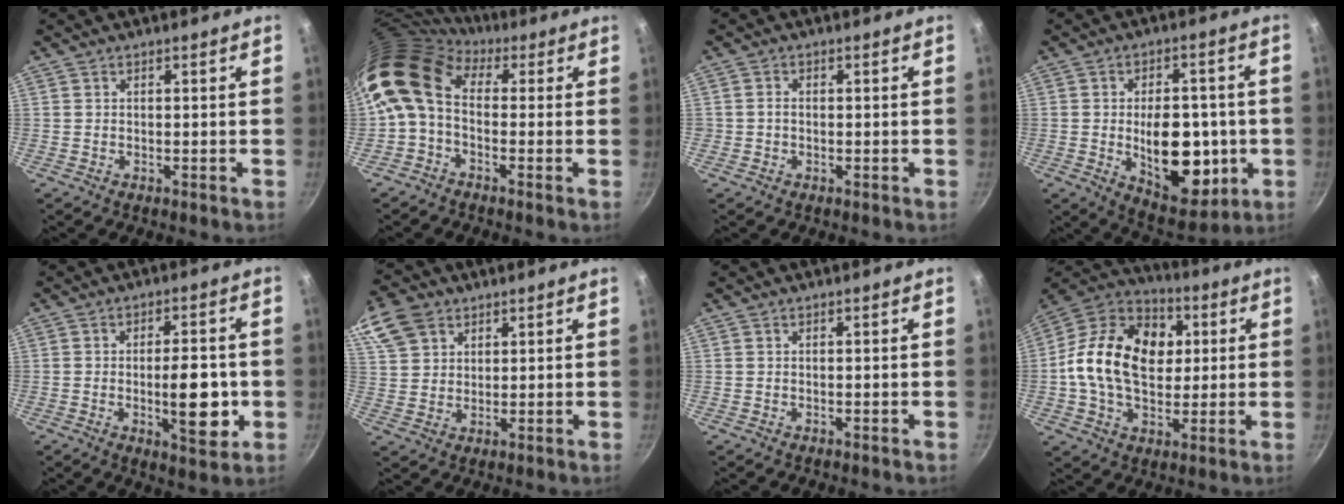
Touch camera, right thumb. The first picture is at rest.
{"total": 11.6, "force": [0.3, 7.9, 8.5], "torque": [-0.163, 0.027, -0.021]}
{"total": 1.4, "force": [-0.2, 1.2, 0.7], "torque": [-0.010, 0.008, -0.005]}
{"total": 17.1, "force": [-2.2, 10.1, 13.5], "torque": [-0.137, -0.003, -0.018]}
{"total": 10.6, "force": [-1.8, 4.1, 9.6], "torque": [-0.116, 0.000, -0.021]}
{"total": 10.8, "force": [5.8, 7.8, 4.6], "torque": [-0.086, -0.001, 0.112]}
{"total": 0.0}
{"total": 20.9, "force": [2.2, 14.7, 14.6], "torque": [-0.219, 0.021, 0.023]}